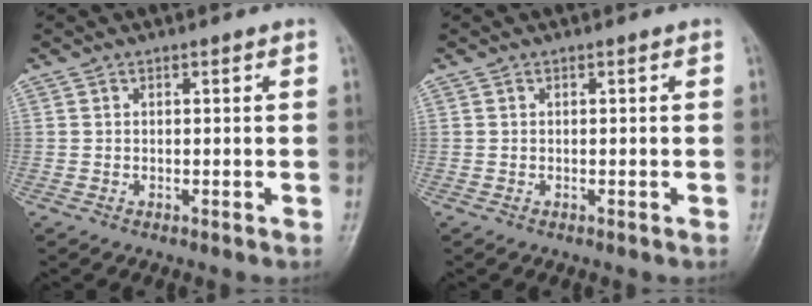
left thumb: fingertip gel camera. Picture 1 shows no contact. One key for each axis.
{"total": 0.0}